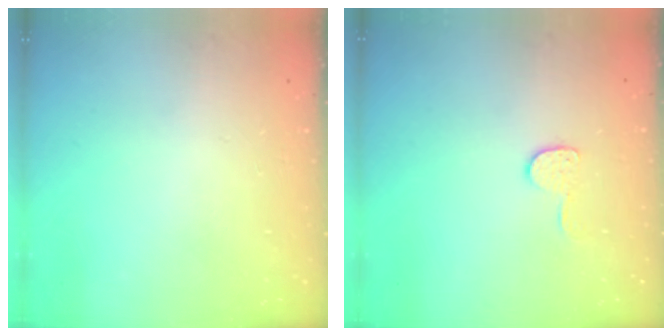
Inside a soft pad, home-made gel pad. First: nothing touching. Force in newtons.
{"total": 6.1, "press": 6.1, "slide": 0.2}